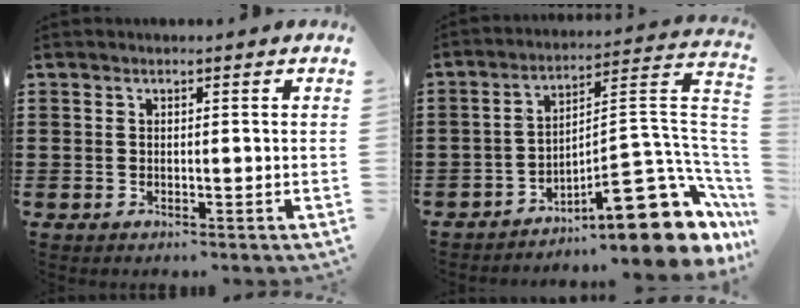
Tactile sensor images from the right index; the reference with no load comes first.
{"total": 16.2, "force": [-9.0, 4.9, 12.5], "torque": [-0.144, 0.014, -0.144]}